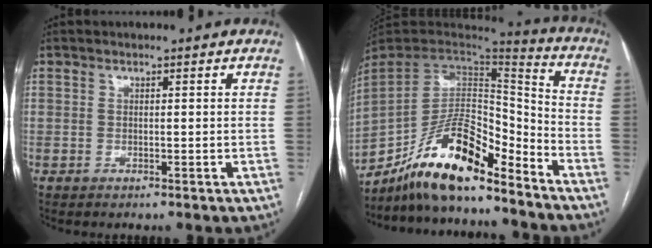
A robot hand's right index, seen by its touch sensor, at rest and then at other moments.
{"total": 16.3, "force": [-12.4, 3.8, 9.9], "torque": [-0.175, 0.021, -0.224]}